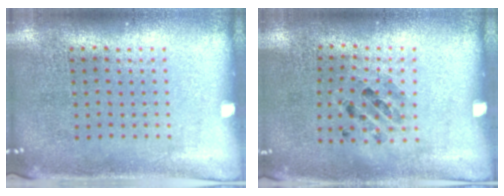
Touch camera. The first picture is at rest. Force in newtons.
{"total": 0.8, "press": 0.7, "slide": 0.3}